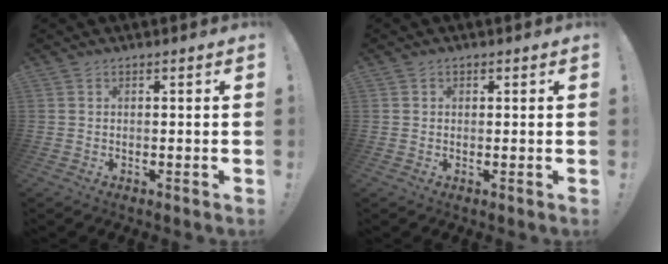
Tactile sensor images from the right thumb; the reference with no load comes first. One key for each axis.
{"total": 0.7, "fx": 0.2, "fy": 0.7, "fz": 0.2, "tx": -0.003, "ty": 0.002, "tz": 0.003}